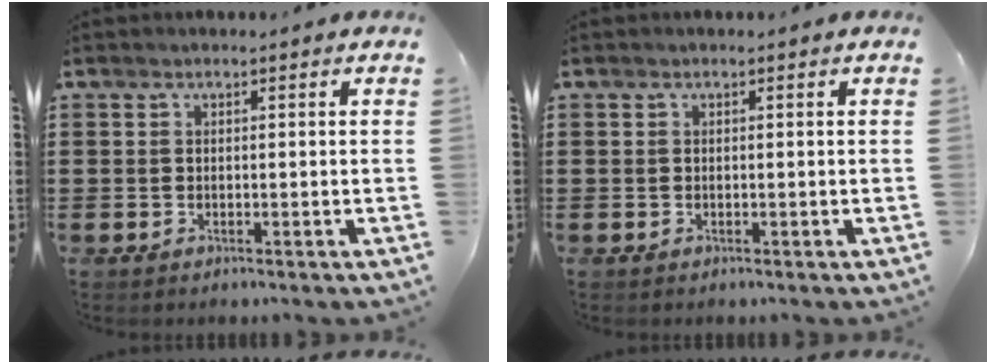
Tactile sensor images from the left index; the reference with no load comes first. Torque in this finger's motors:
{"motor_torque": [-0.01, 0.00, 0.00, 0.00]}